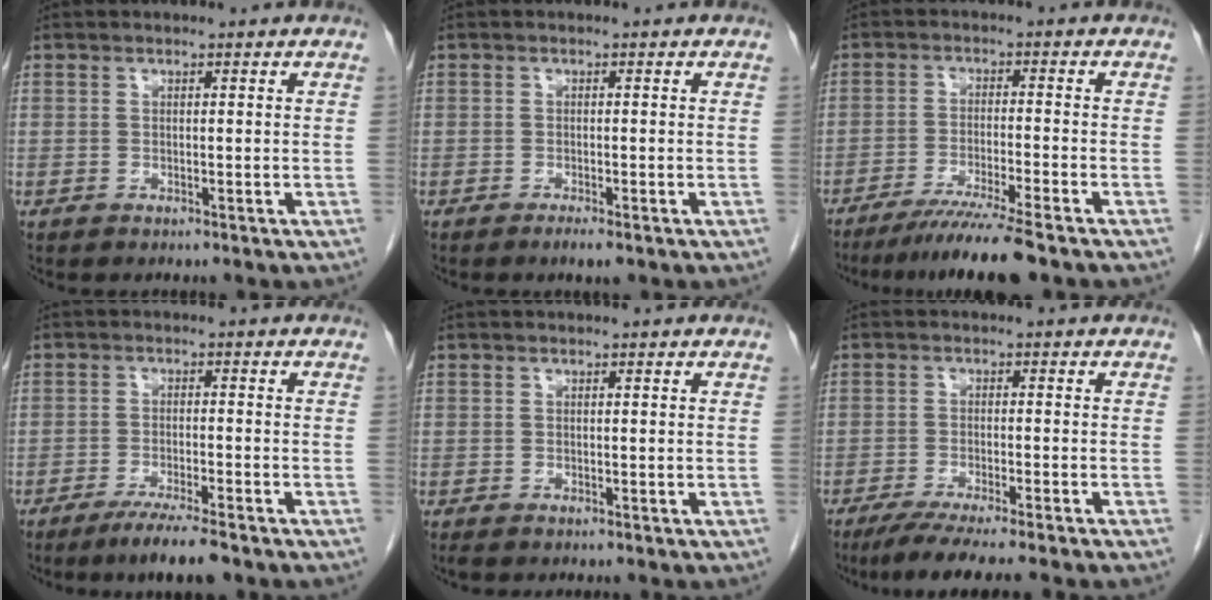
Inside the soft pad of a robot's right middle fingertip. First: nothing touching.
{"total": 1.5, "force": [-1.1, 0.1, 1.1], "torque": [-0.025, -0.006, -0.015]}
{"total": 8.6, "force": [-6.9, -1.4, 5.0], "torque": [-0.077, -0.030, -0.114]}
{"total": 6.1, "force": [-4.6, 0.2, 4.0], "torque": [-0.070, -0.017, -0.076]}
{"total": 0.6, "force": [-0.5, 0.1, 0.2], "torque": [-0.005, -0.002, -0.008]}
{"total": 8.9, "force": [-7.2, -0.7, 5.1], "torque": [-0.063, -0.023, -0.110]}